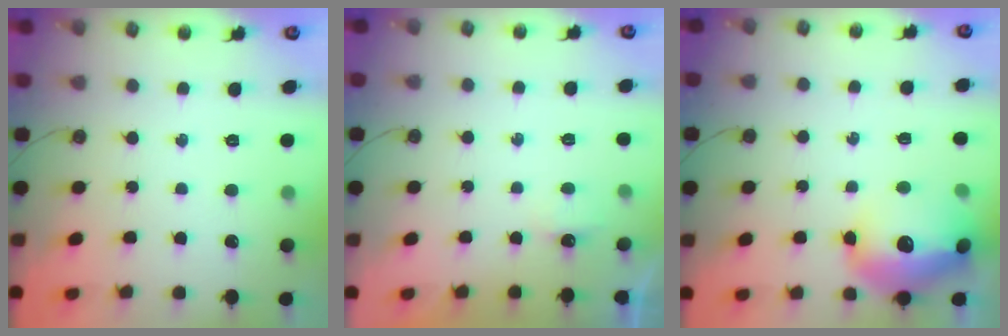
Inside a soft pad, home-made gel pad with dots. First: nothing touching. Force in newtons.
{"total": 2.5, "press": 2.4, "slide": 0.5}
{"total": 20.5, "press": 20.4, "slide": 1.6}